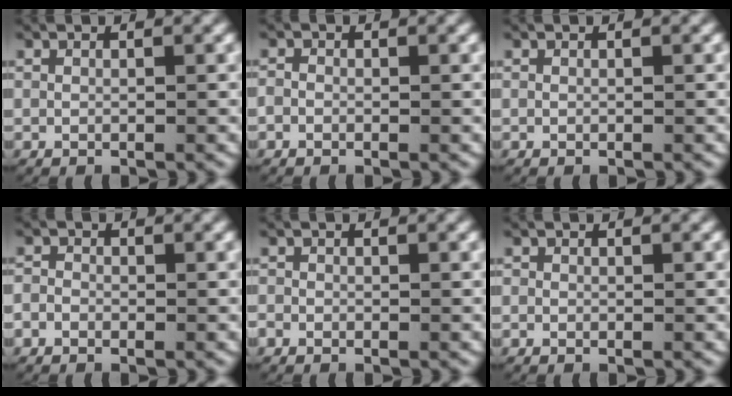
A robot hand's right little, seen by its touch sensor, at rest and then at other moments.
{"total": 1.3, "force": [-0.5, 1.2, 0.5], "torque": [-0.013, -0.001, -0.012]}
{"total": 0.0}
{"total": 1.6, "force": [-0.7, 1.4, 0.4], "torque": [-0.015, -0.002, -0.016]}
{"total": 1.1, "force": [-0.5, 1.0, 0.2], "torque": [-0.008, -0.002, -0.010]}
{"total": 0.5, "force": [-0.2, 0.5, 0.1], "torque": [-0.006, -0.004, -0.003]}